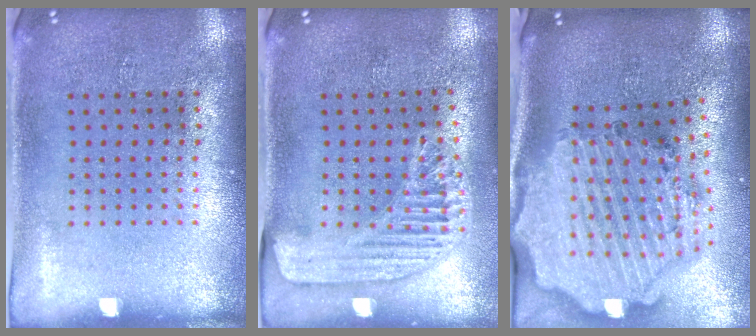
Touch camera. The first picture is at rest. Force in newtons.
{"total": 1.6, "press": 1.6, "slide": 0.4}
{"total": 3.9, "press": 3.3, "slide": 2.2}